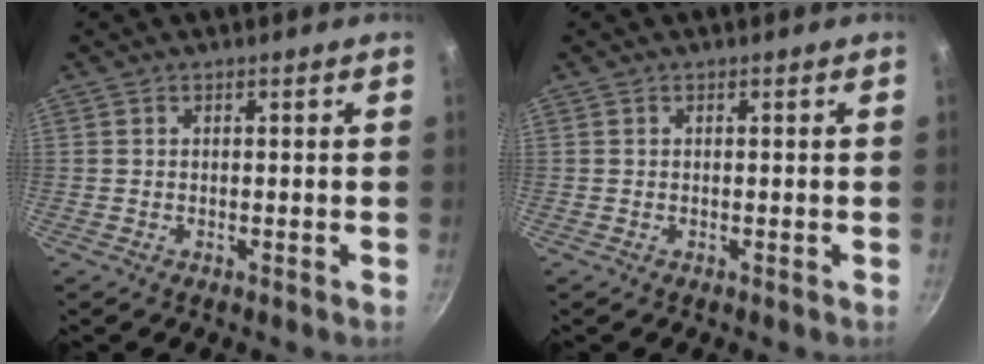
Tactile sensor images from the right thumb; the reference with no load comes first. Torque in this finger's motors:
{"motor_torque": [-0.03, 0.00, 0.00, 0.00, 0.08]}